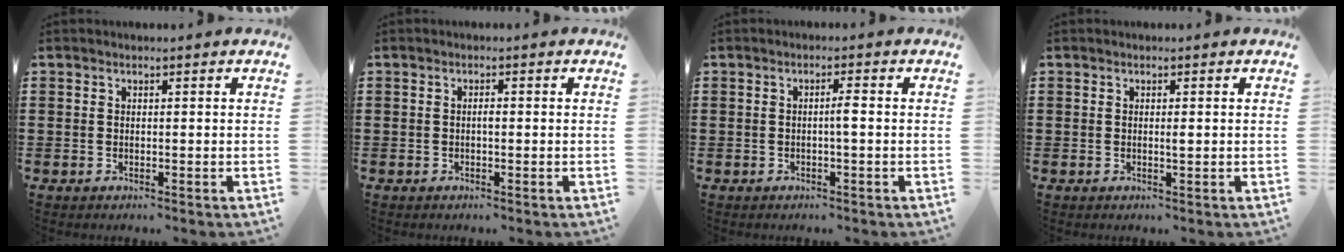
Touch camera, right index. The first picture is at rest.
{"total": 0.9, "force": [-0.1, 0.2, 0.8], "torque": [-0.017, -0.004, -0.002]}
{"total": 1.7, "force": [-0.3, 0.0, 1.7], "torque": [-0.031, 0.000, -0.006]}
{"total": 0.9, "force": [0.0, 0.2, 0.8], "torque": [-0.017, 0.000, 0.001]}